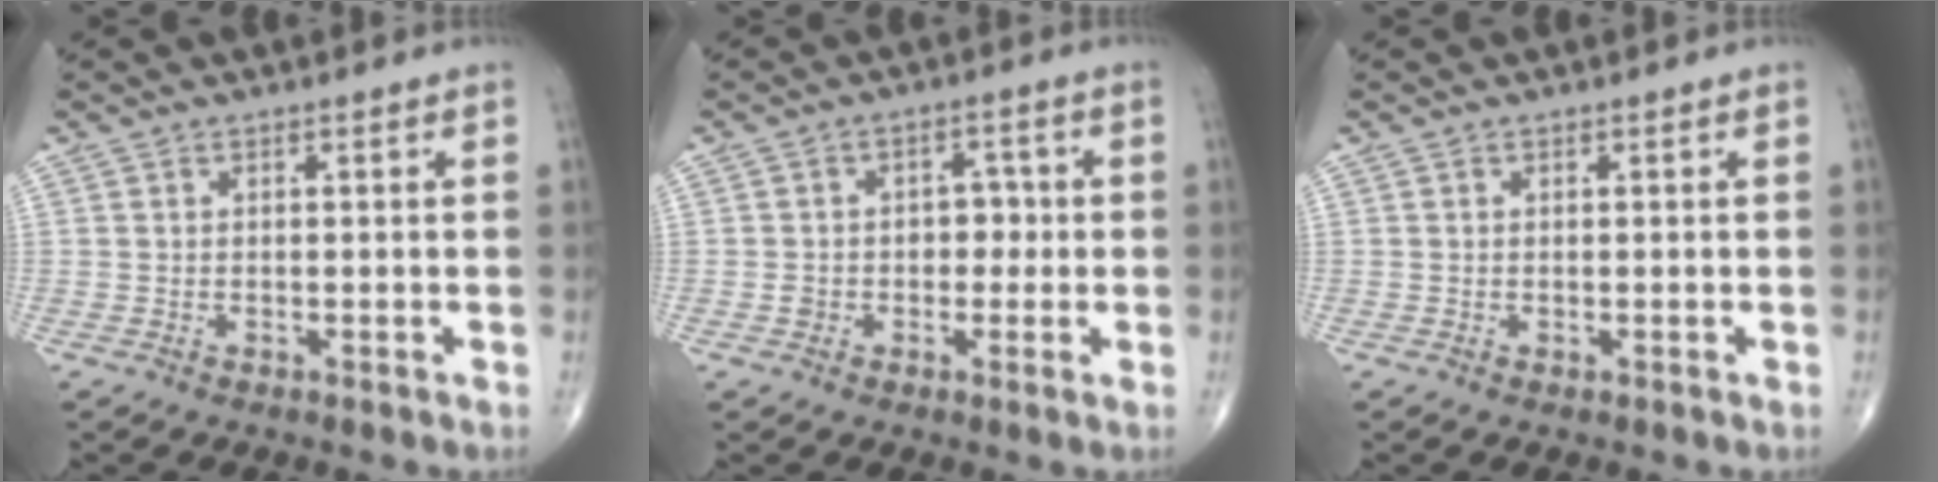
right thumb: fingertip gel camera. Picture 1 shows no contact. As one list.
[{"total": 4.9, "force": [-0.4, 3.9, 3.0], "torque": [-0.016, 0.020, -0.009]}, {"total": 0.0}]